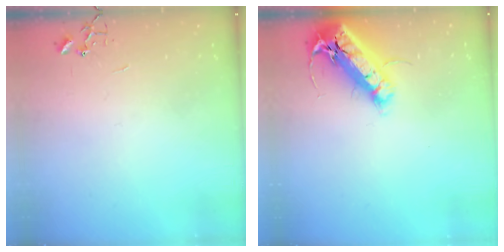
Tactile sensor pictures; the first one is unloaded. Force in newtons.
{"total": 18.8, "press": 18.4, "slide": 3.8}